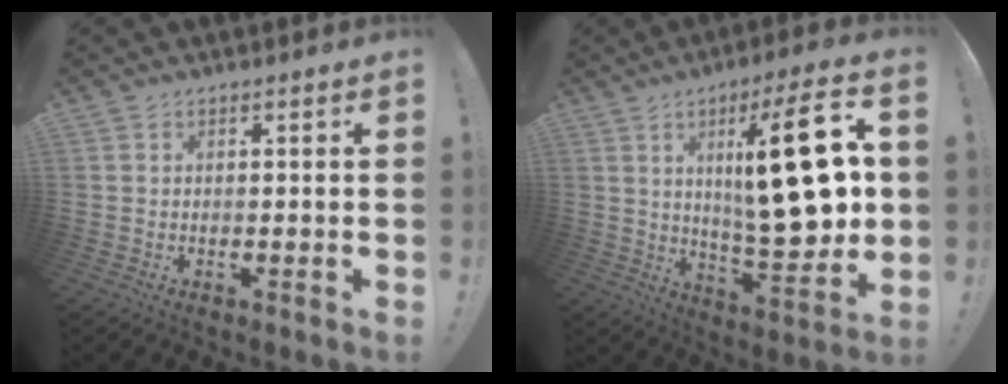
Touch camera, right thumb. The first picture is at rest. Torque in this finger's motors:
{"motor_torque": [1.53, 3.48, 0.49, 0.25, 0.16]}